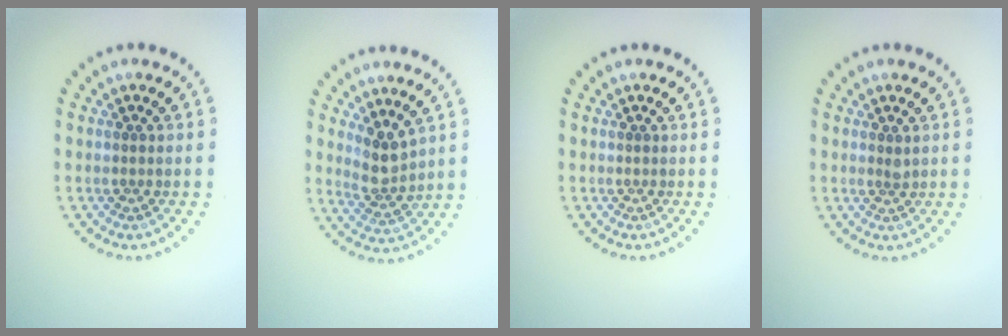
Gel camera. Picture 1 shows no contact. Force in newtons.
{"total": 2.7, "press": 2.3, "slide": 1.4}
{"total": 0.0}
{"total": 0.7, "press": 0.6, "slide": 0.3}